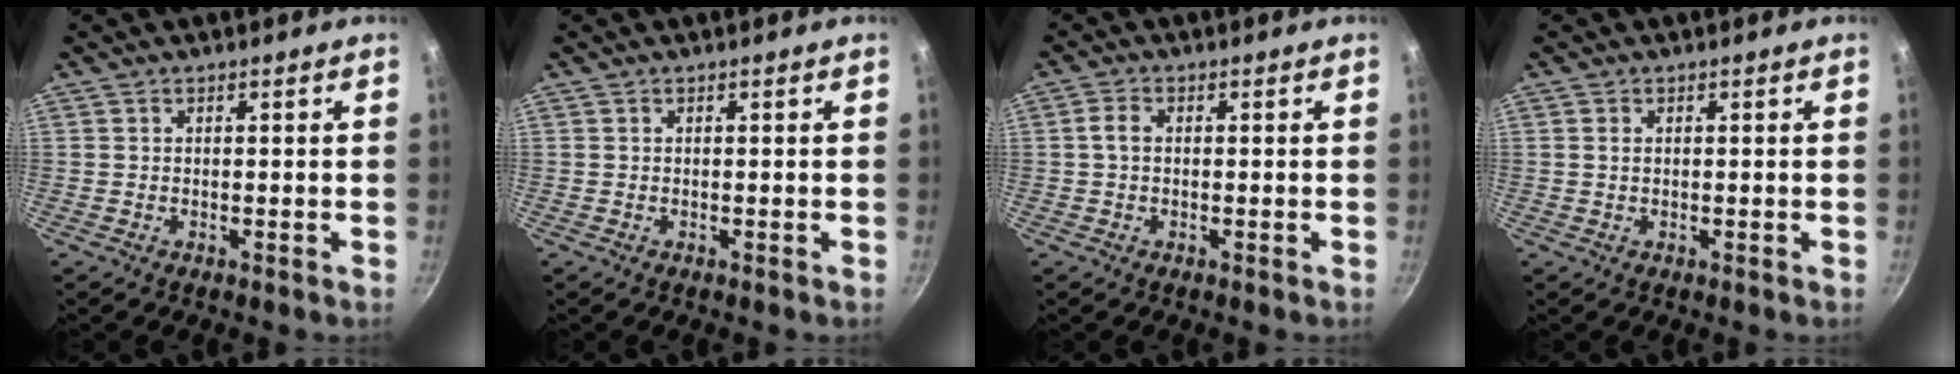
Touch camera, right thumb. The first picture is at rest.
{"total": 0.0}
{"total": 2.4, "force": [0.1, 1.7, 1.7], "torque": [-0.036, 0.009, -0.001]}
{"total": 1.0, "force": [0.2, 0.7, 0.7], "torque": [-0.013, 0.002, 0.004]}